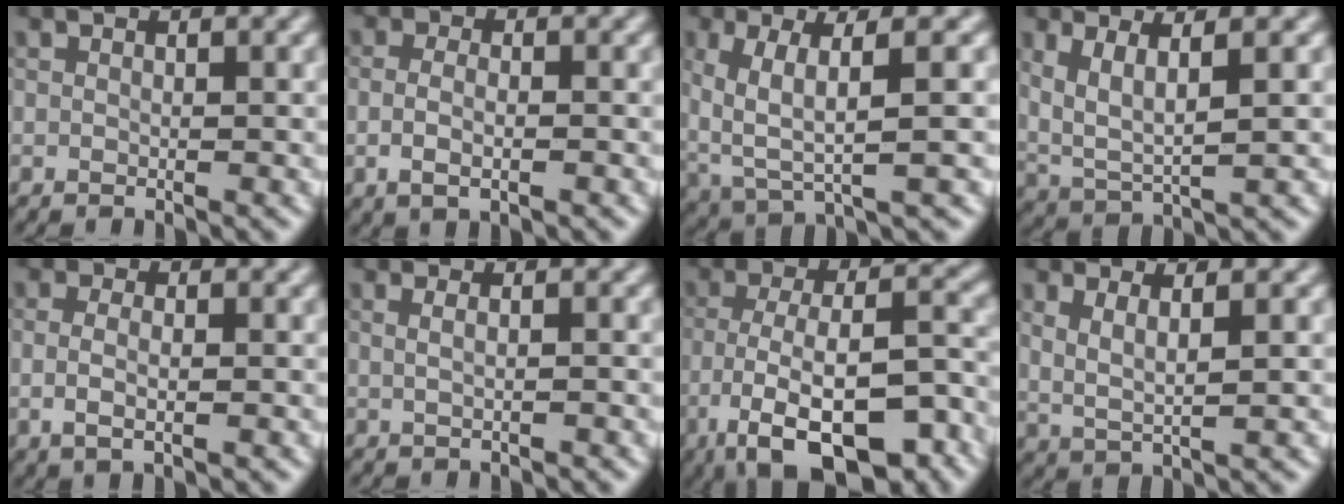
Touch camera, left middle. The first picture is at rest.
{"total": 2.4, "force": [-0.4, 1.2, 2.1], "torque": [-0.031, -0.007, -0.011]}
{"total": 5.6, "force": [0.9, 1.6, 5.3], "torque": [-0.115, -0.008, 0.023]}
{"total": 4.1, "force": [1.5, 1.3, 3.6], "torque": [-0.077, -0.006, 0.035]}
{"total": 2.2, "force": [-0.1, 1.0, 1.9], "torque": [-0.035, -0.008, -0.007]}
{"total": 1.9, "force": [0.5, 0.9, 1.5], "torque": [-0.010, -0.003, -0.007]}
{"total": 12.8, "force": [-6.6, 5.0, 9.7], "torque": [-0.165, -0.009, -0.107]}
{"total": 2.7, "force": [1.2, 0.9, 2.2], "torque": [-0.041, -0.009, 0.024]}